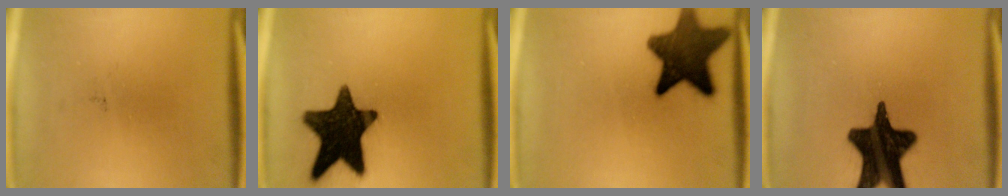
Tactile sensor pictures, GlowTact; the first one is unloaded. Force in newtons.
{"total": 17.0}
{"total": 13.1}
{"total": 18.6}